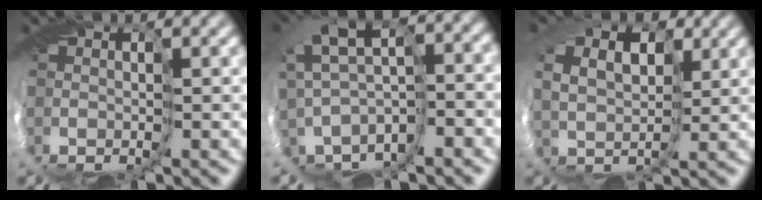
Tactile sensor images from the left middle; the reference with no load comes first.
{"total": 3.4, "force": [0.9, 0.5, 3.3], "torque": [-0.060, 0.027, 0.017]}
{"total": 4.8, "force": [3.1, 3.0, 2.1], "torque": [-0.024, 0.031, 0.036]}